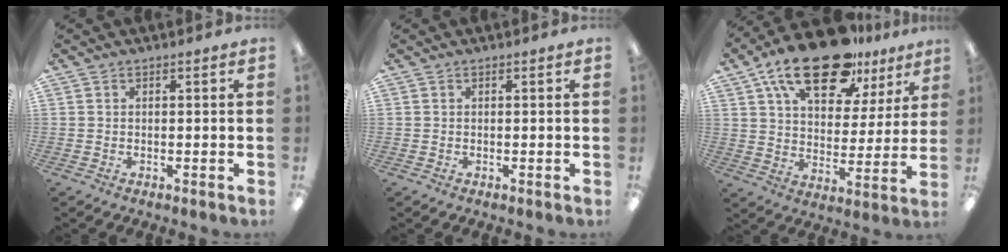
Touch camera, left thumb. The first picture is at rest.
{"total": 0.0}
{"total": 20.3, "force": [14.2, 8.9, 11.6], "torque": [-0.201, -0.070, 0.245]}